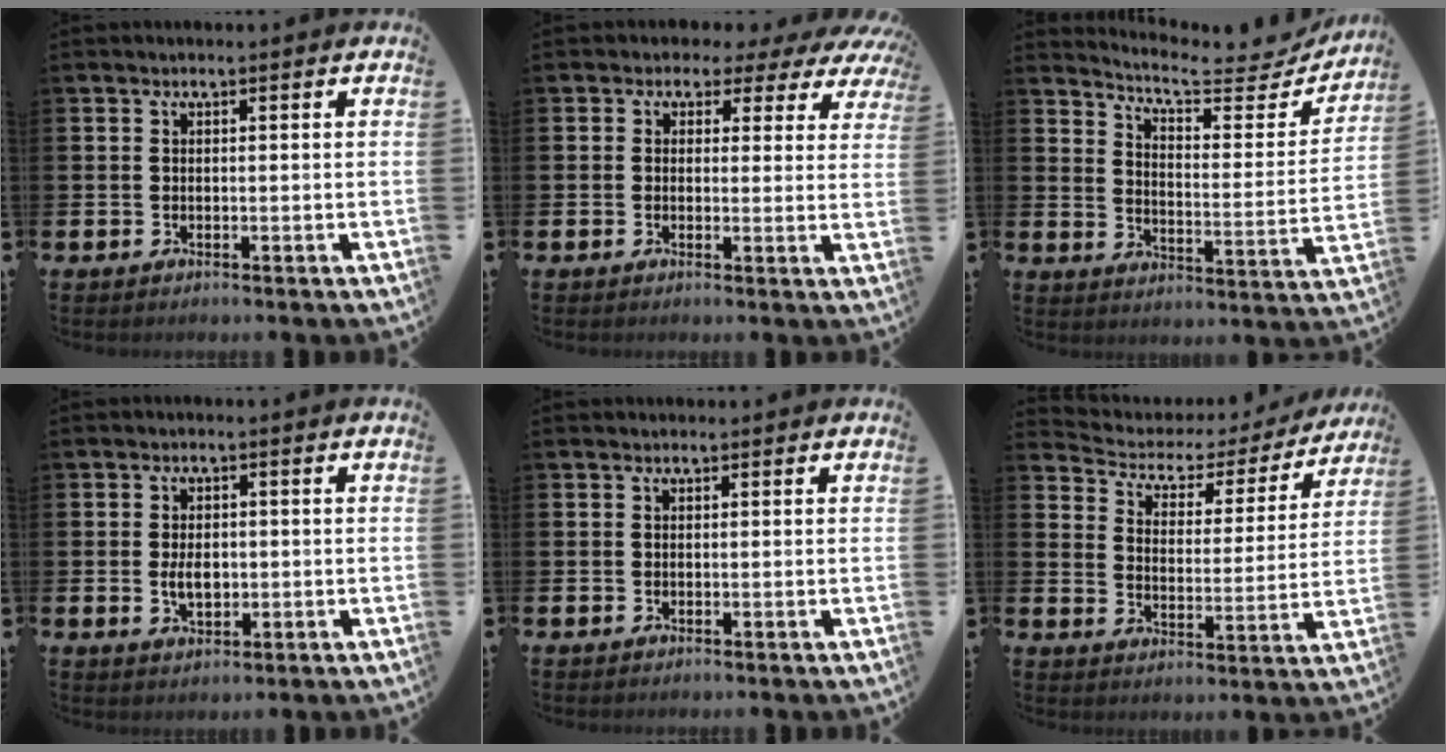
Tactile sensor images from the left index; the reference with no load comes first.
{"total": 1.9, "force": [0.6, 1.7, 0.4], "torque": [-0.015, -0.008, 0.001]}
{"total": 6.5, "force": [6.0, 1.3, 2.2], "torque": [-0.062, -0.049, 0.098]}
{"total": 3.4, "force": [0.0, 2.1, 2.7], "torque": [-0.036, 0.000, -0.004]}
{"total": 0.0}
{"total": 4.0, "force": [3.2, 2.2, 0.9], "torque": [-0.042, -0.027, 0.044]}